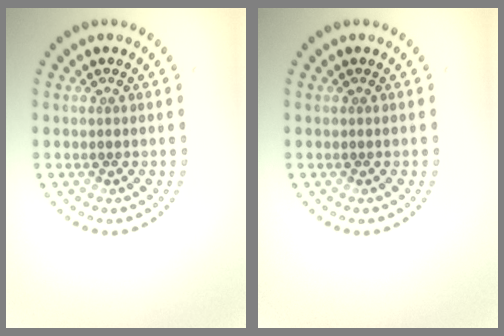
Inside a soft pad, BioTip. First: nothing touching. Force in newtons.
{"total": 0.0}